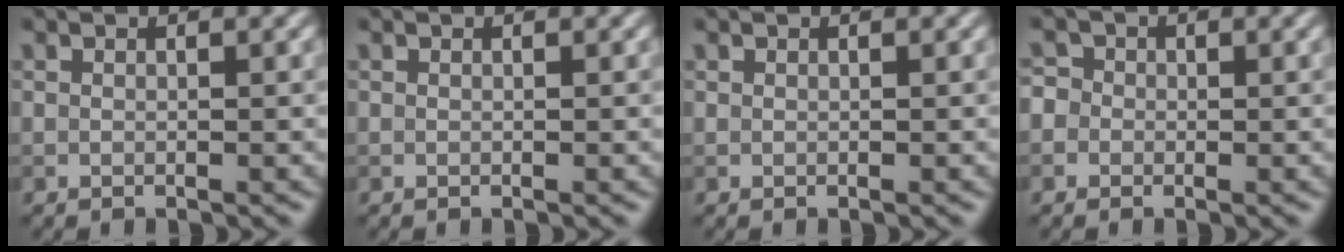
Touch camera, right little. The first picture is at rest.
{"total": 0.0}
{"total": 0.0}
{"total": 2.7, "force": [0.2, 2.5, 0.9], "torque": [0.007, 0.019, -0.030]}